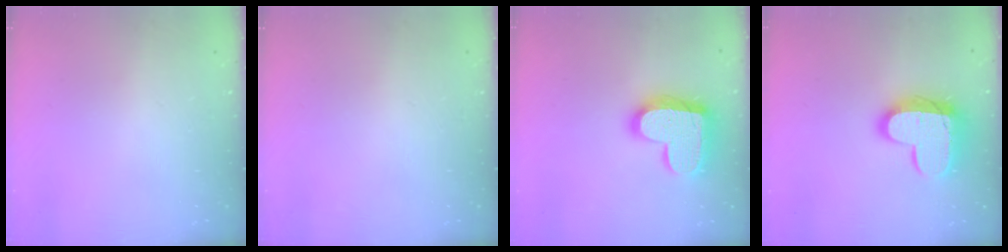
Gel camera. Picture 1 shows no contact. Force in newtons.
{"total": 0.0}
{"total": 19.2, "press": 19.2, "slide": 1.3}
{"total": 16.7, "press": 16.6, "slide": 1.3}